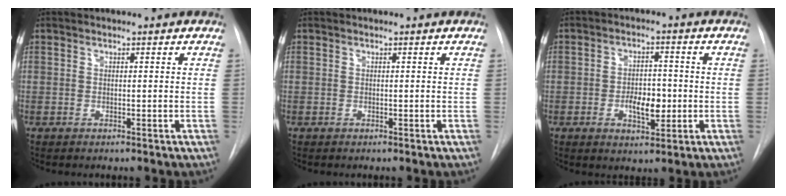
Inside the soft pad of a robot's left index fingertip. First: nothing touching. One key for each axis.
{"total": 0.0}
{"total": 5.6, "fx": -1.9, "fy": 2.6, "fz": 4.6, "tx": -0.073, "ty": -0.004, "tz": -0.025}